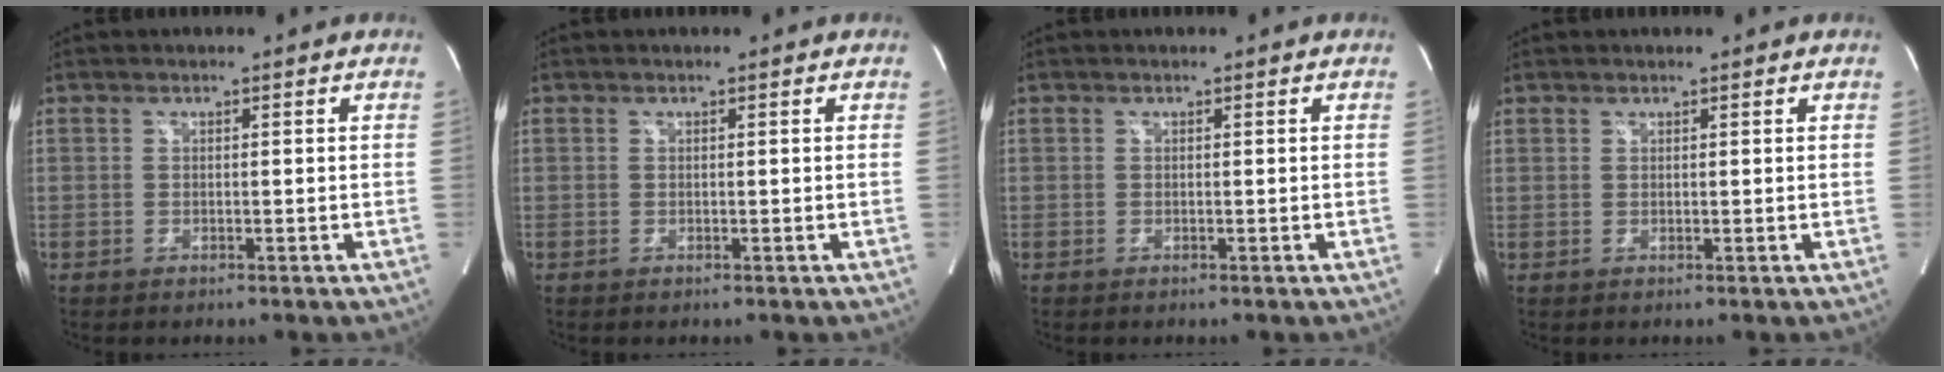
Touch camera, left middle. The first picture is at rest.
{"total": 0.0}
{"total": 0.0}
{"total": 0.7, "force": [0.6, 0.5, 0.0], "torque": [0.002, 0.002, 0.008]}